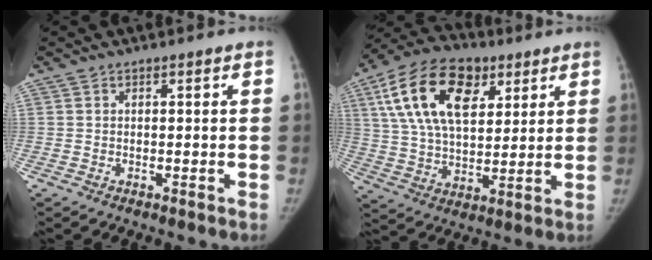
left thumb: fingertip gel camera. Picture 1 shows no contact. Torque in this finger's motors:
{"motor_torque": [1.87, 1.41, 1.37, -1.40, 0.59]}